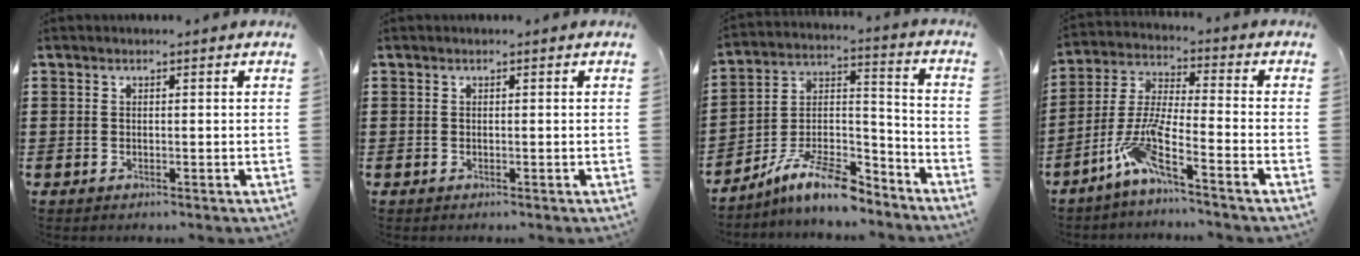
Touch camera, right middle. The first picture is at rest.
{"total": 0.0}
{"total": 10.5, "force": [-8.8, 1.8, 5.4], "torque": [-0.097, 0.021, -0.171]}
{"total": 7.9, "force": [-5.5, 0.6, 5.6], "torque": [-0.135, -0.019, -0.114]}